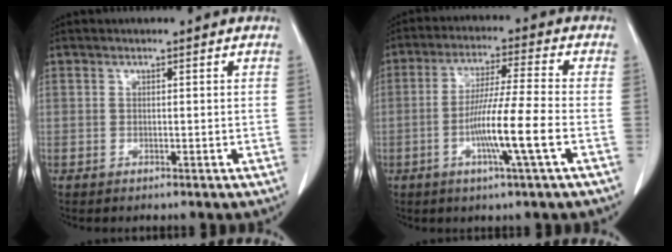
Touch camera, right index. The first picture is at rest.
{"total": 10.6, "force": [-3.2, -0.7, 10.1], "torque": [-0.187, -0.009, -0.062]}